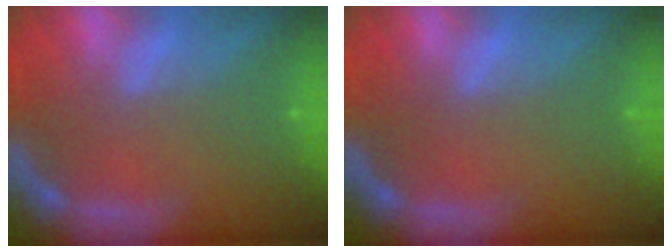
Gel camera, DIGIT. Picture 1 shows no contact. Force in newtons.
{"total": 0.0}